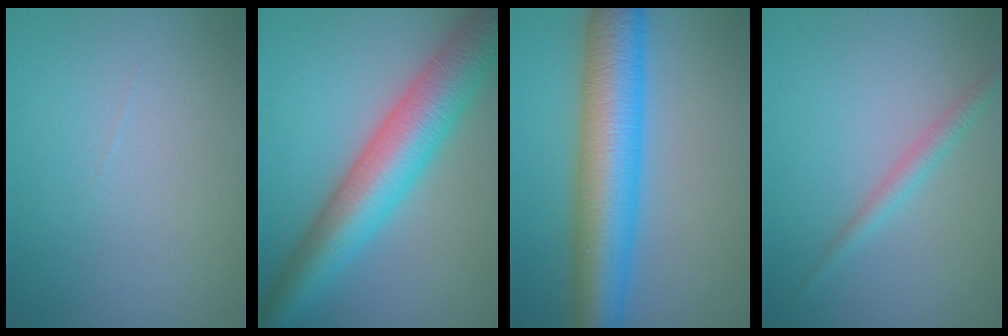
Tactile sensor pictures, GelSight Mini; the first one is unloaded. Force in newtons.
{"total": 9.5, "press": 9.5, "slide": 0.2}
{"total": 10.0, "press": 10.0, "slide": 0.2}
{"total": 1.8, "press": 1.8, "slide": 0.0}